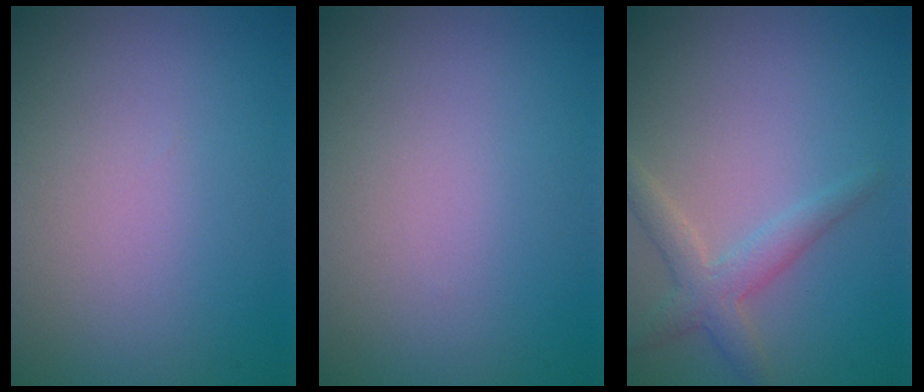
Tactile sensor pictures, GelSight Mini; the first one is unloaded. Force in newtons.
{"total": 0.0}
{"total": 2.8, "press": 2.8, "slide": 0.1}